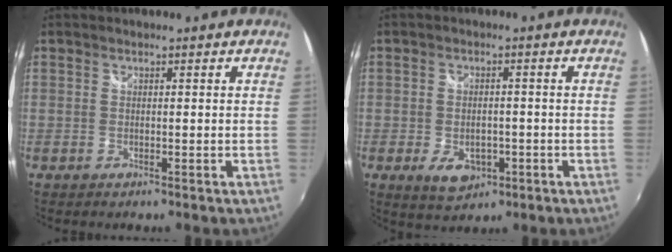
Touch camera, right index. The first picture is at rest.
{"total": 6.3, "force": [-2.5, 4.1, 4.1], "torque": [-0.082, -0.009, -0.033]}